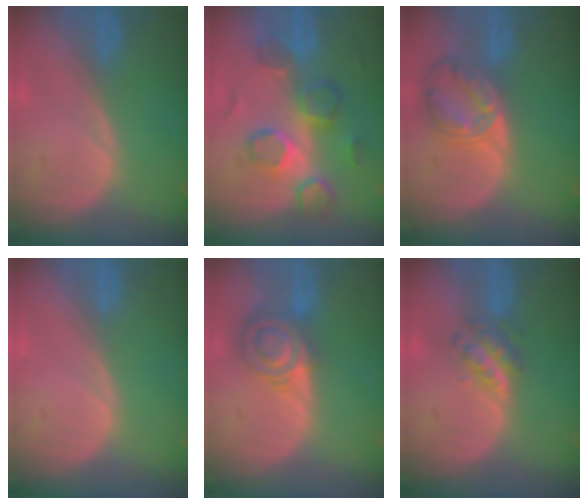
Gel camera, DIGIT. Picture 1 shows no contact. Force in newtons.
{"total": 8.8, "press": 8.5, "slide": 2.3}
{"total": 8.2, "press": 7.0, "slide": 4.3}
{"total": 0.0}
{"total": 7.0, "press": 6.4, "slide": 2.8}
{"total": 4.7, "press": 4.3, "slide": 2.0}